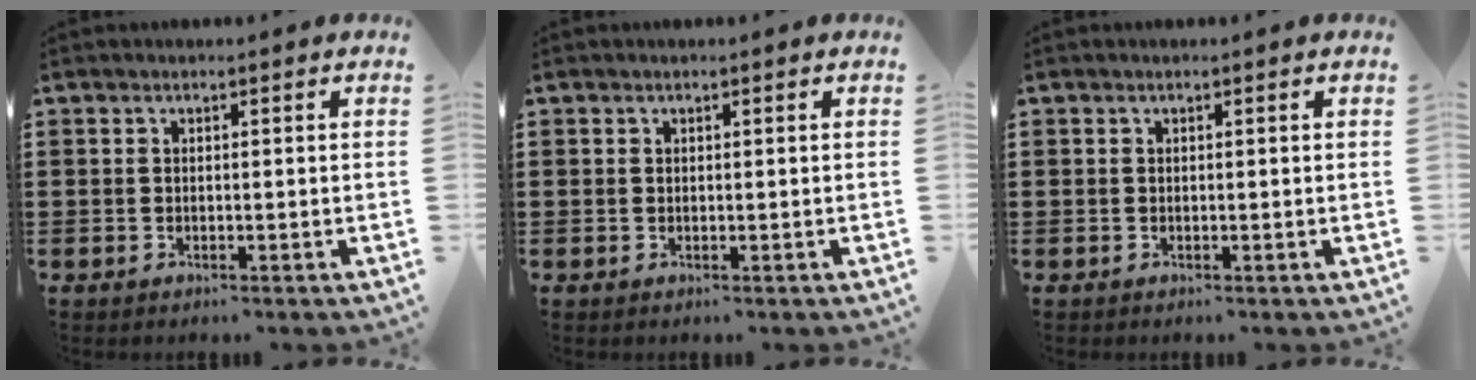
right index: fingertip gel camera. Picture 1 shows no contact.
{"total": 0.0}
{"total": 0.0}